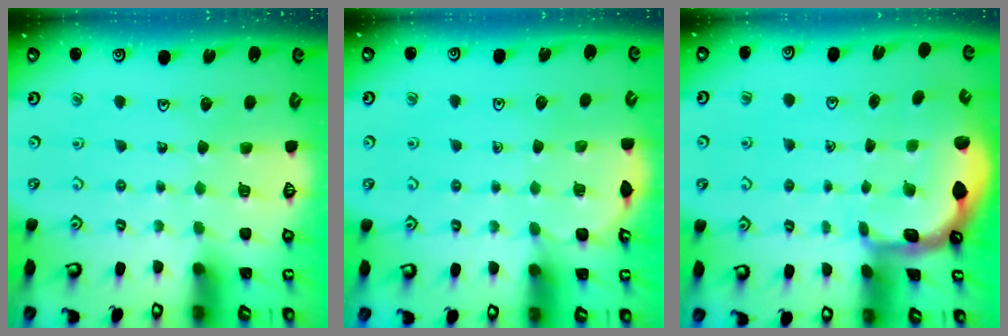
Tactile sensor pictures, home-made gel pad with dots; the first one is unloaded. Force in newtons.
{"total": 4.9, "press": 4.6, "slide": 1.6}
{"total": 1.8, "press": 1.6, "slide": 0.7}